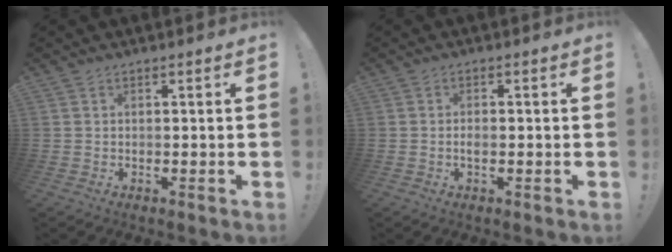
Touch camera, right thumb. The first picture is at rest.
{"total": 1.7, "force": [-0.6, 0.8, 1.4], "torque": [-0.025, 0.003, -0.012]}